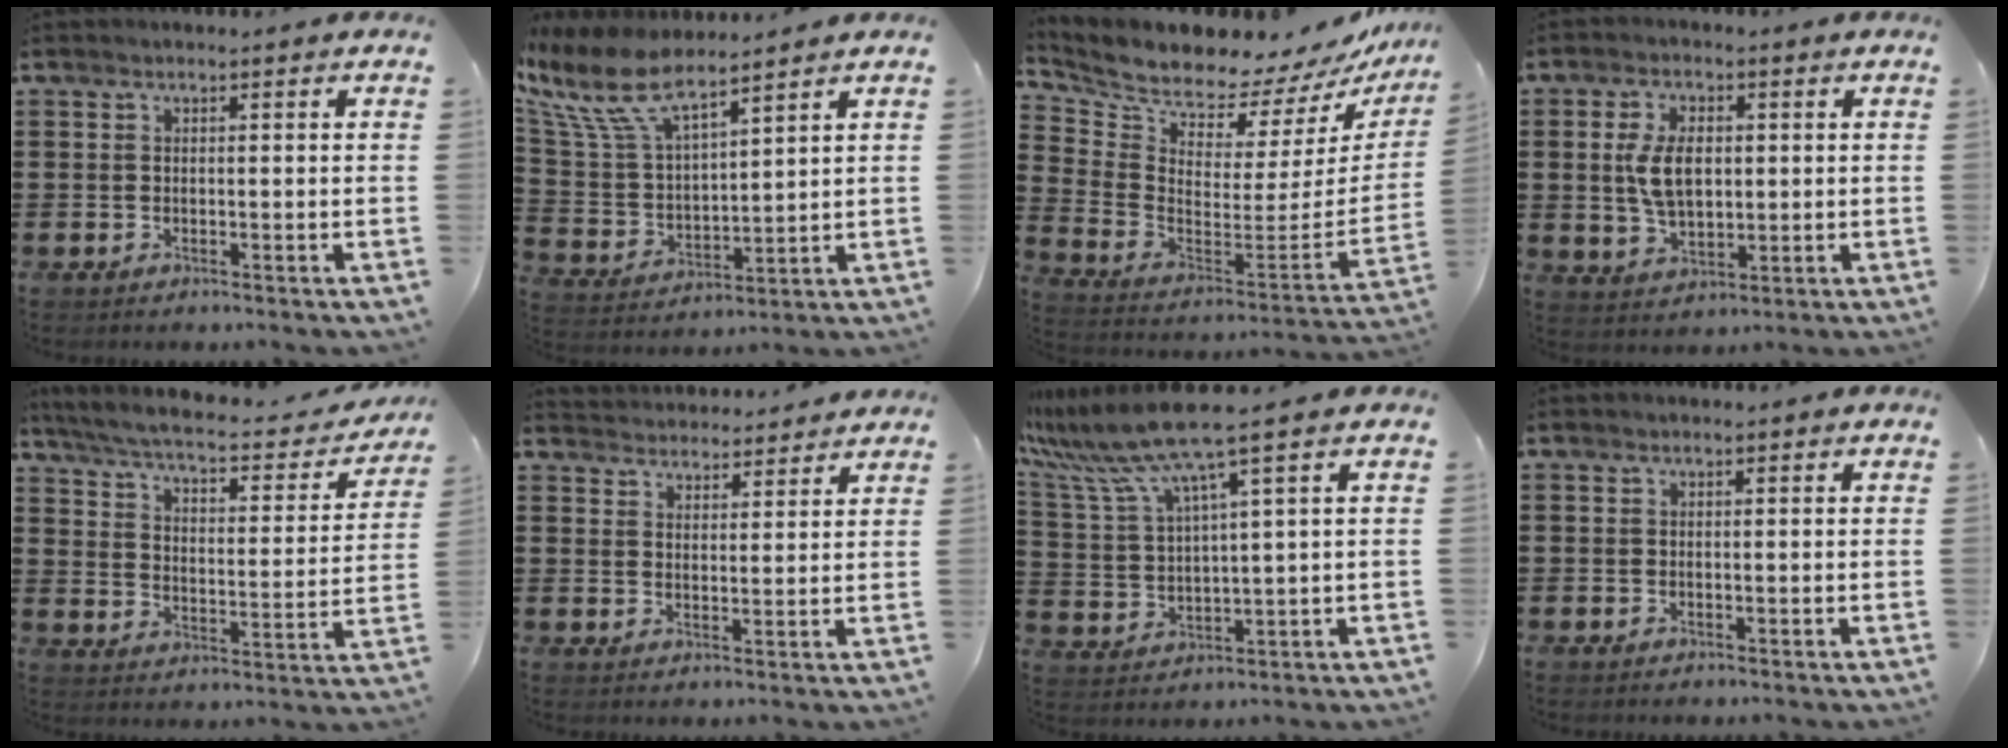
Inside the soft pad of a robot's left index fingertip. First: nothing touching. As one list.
[{"total": 10.4, "force": [8.1, 2.9, 5.7], "torque": [-0.156, -0.040, 0.143]}, {"total": 7.0, "force": [6.9, 0.9, -0.1], "torque": [-0.052, -0.082, 0.115]}, {"total": 6.8, "force": [0.9, 3.9, 5.5], "torque": [-0.119, 0.005, 0.010]}, {"total": 4.7, "force": [4.1, 0.3, 2.3], "torque": [-0.067, -0.032, 0.061]}, {"total": 3.5, "force": [3.4, 0.0, -0.5], "torque": [-0.003, -0.017, 0.063]}, {"total": 8.4, "force": [6.3, -0.4, 5.6], "torque": [-0.148, -0.040, 0.101]}, {"total": 0.0}]